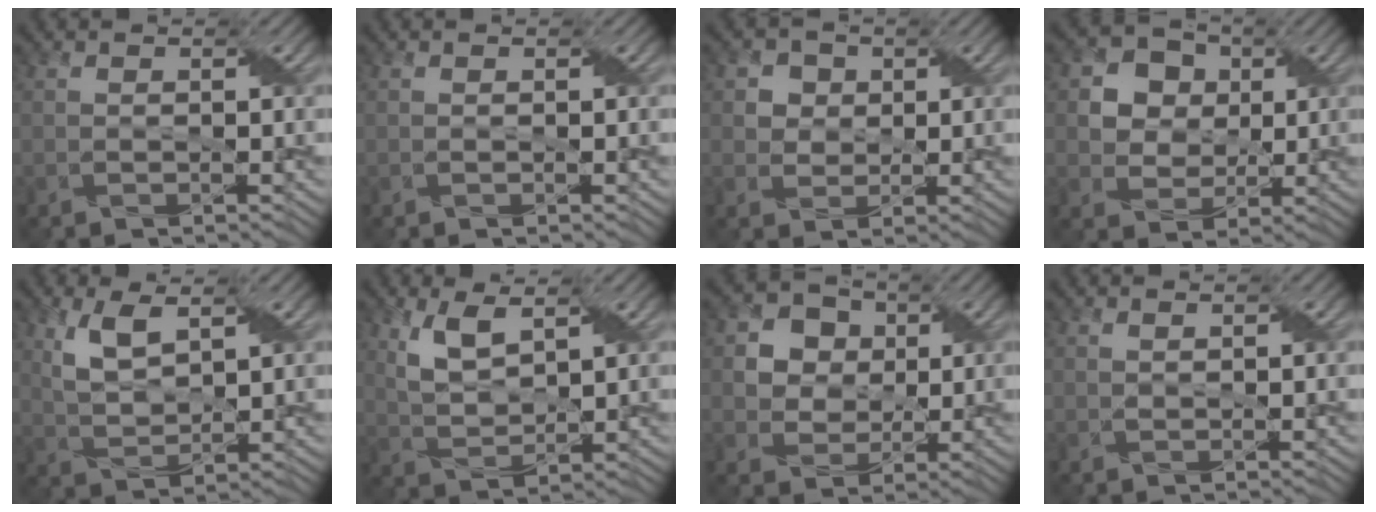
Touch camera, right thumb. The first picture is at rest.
{"total": 0.0}
{"total": 3.9, "force": [1.4, 3.4, 1.3], "torque": [-0.045, -0.004, 0.026]}
{"total": 6.7, "force": [1.9, 5.7, 2.8], "torque": [-0.078, 0.007, 0.017]}
{"total": 5.7, "force": [2.8, 2.6, 4.3], "torque": [-0.103, -0.001, 0.056]}
{"total": 5.8, "force": [3.0, 2.6, 4.2], "torque": [-0.102, -0.002, 0.060]}
{"total": 5.9, "force": [1.5, 5.1, 2.4], "torque": [-0.063, 0.007, 0.010]}
{"total": 0.5, "force": [0.4, 0.2, 0.3], "torque": [-0.010, 0.002, 0.009]}